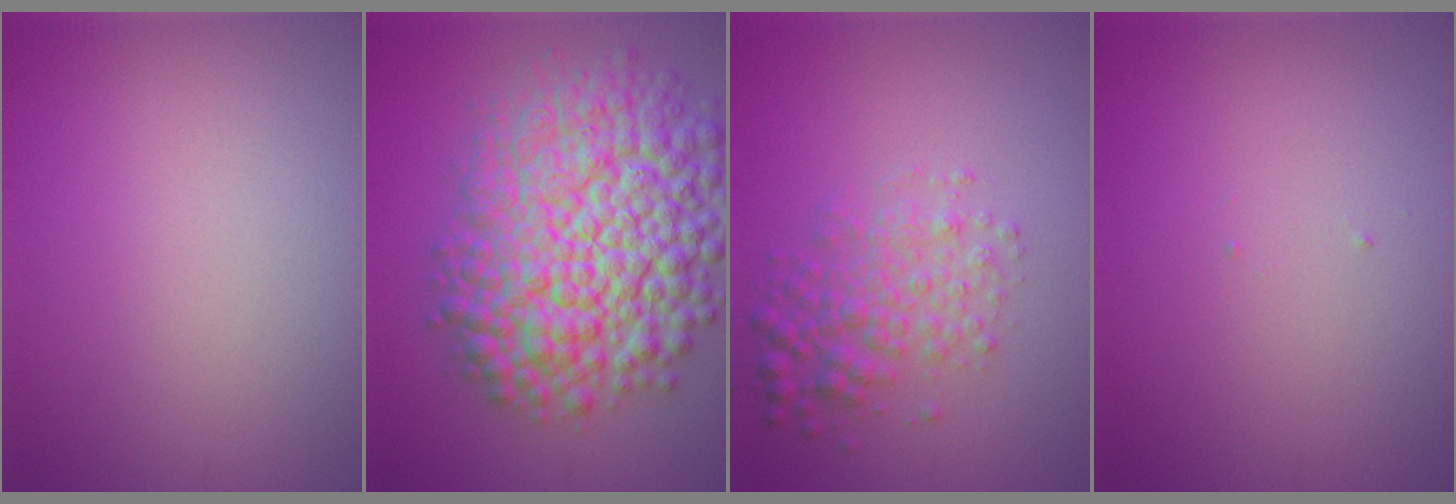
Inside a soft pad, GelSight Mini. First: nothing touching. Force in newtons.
{"total": 12.6, "press": 12.6, "slide": 0.4}
{"total": 3.3, "press": 3.3, "slide": 0.1}
{"total": 0.0}